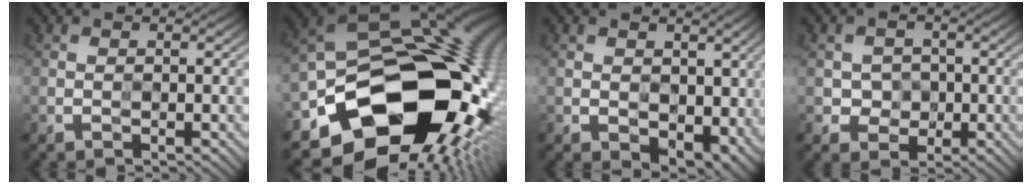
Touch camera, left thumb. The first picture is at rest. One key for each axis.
{"total": 21.6, "fx": -6.0, "fy": 16.1, "fz": 13.1, "tx": -0.205, "ty": -0.044, "tz": -0.080}
{"total": 4.6, "fx": 0.3, "fy": 3.3, "fz": 3.2, "tx": -0.061, "ty": -0.018, "tz": 0.008}
{"total": 2.9, "fx": -0.2, "fy": 2.7, "fz": 0.9, "tx": -0.017, "ty": -0.004, "tz": -0.010}